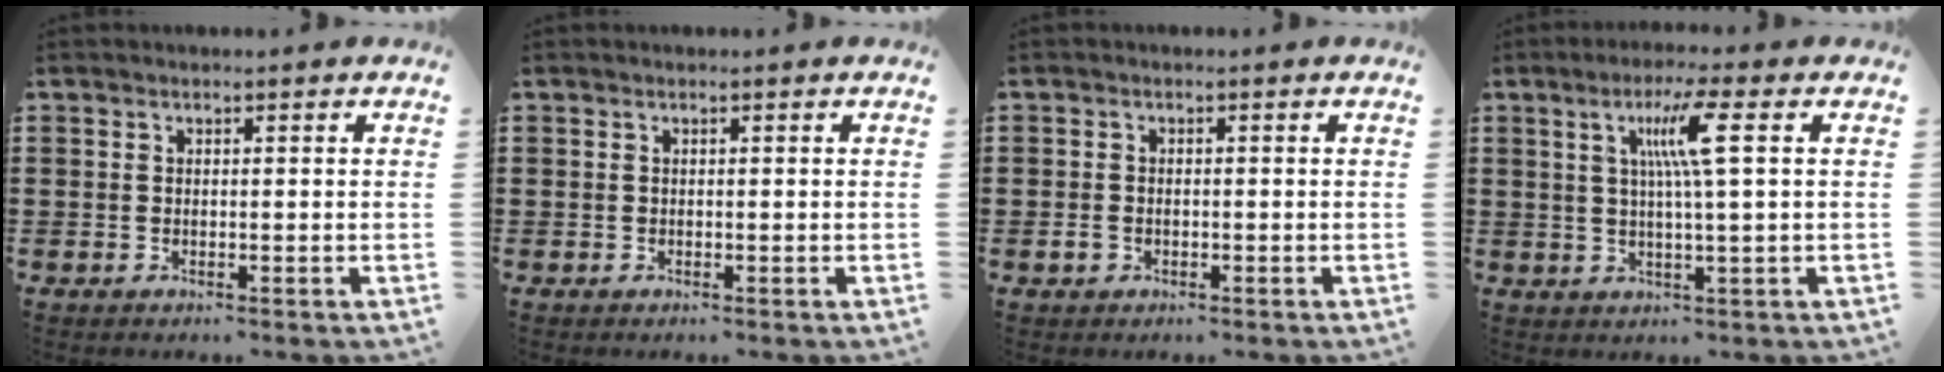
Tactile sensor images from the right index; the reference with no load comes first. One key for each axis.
{"total": 0.0}
{"total": 1.3, "fx": -0.6, "fy": 1.0, "fz": 0.6, "tx": -0.022, "ty": -0.001, "tz": -0.014}
{"total": 7.0, "fx": 2.0, "fy": -0.5, "fz": 6.7, "tx": -0.134, "ty": -0.001, "tz": 0.025}